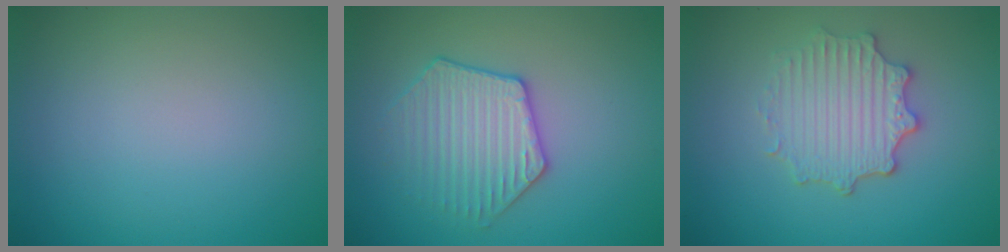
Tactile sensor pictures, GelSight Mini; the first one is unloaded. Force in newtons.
{"total": 3.6, "press": 3.5, "slide": 0.5}
{"total": 4.0, "press": 3.5, "slide": 1.8}